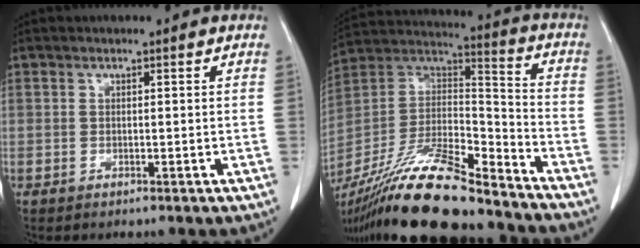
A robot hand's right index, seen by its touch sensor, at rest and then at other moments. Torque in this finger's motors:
{"motor_torque": [1.07, -1.07, 0.35, 0.14]}